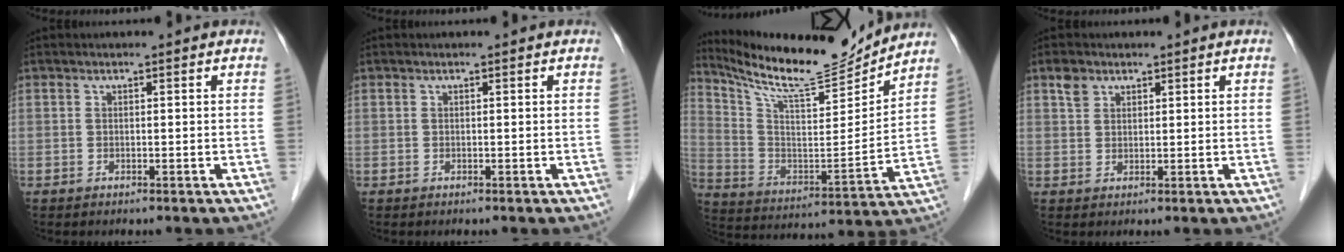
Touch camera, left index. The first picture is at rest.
{"total": 0.0}
{"total": 17.7, "force": [16.5, 1.3, 6.3], "torque": [-0.128, -0.026, 0.276]}
{"total": 2.3, "force": [1.5, 1.6, 0.7], "torque": [-0.016, 0.009, 0.030]}